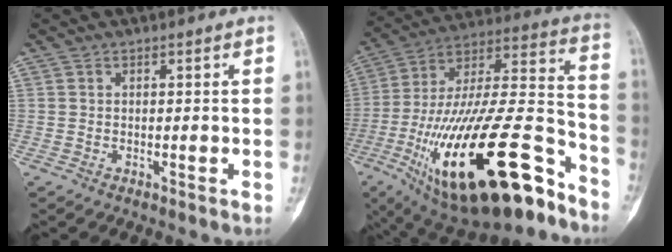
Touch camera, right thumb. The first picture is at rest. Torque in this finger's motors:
{"motor_torque": [0.84, 1.21, 2.29, -0.48, 0.34]}